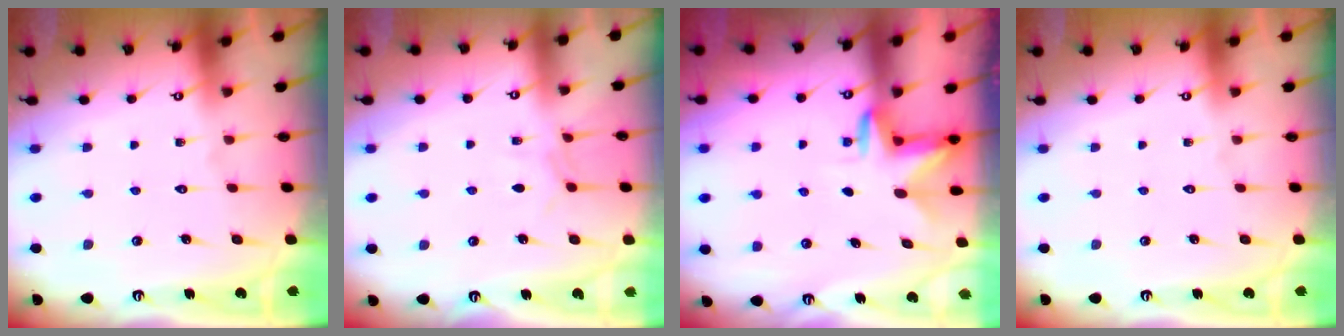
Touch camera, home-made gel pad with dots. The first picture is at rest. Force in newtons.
{"total": 3.4, "press": 3.4, "slide": 0.3}
{"total": 4.2, "press": 4.2, "slide": 0.6}
{"total": 0.0}